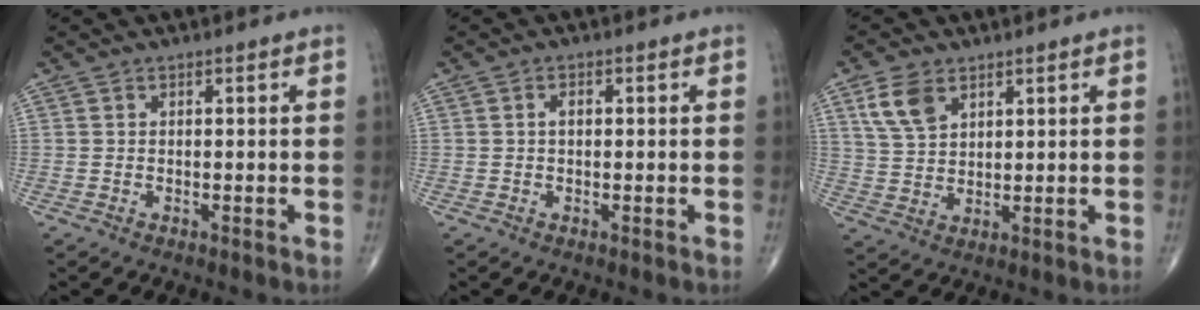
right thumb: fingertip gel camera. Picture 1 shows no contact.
{"total": 1.4, "force": [0.1, 0.8, 1.2], "torque": [-0.016, 0.005, -0.001]}
{"total": 6.9, "force": [3.6, 4.2, 4.1], "torque": [-0.072, -0.011, 0.077]}